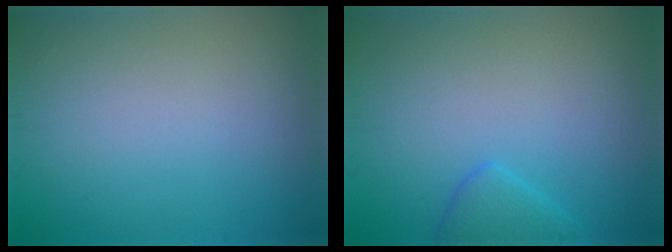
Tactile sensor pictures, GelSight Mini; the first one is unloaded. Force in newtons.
{"total": 2.0, "press": 1.9, "slide": 0.2}